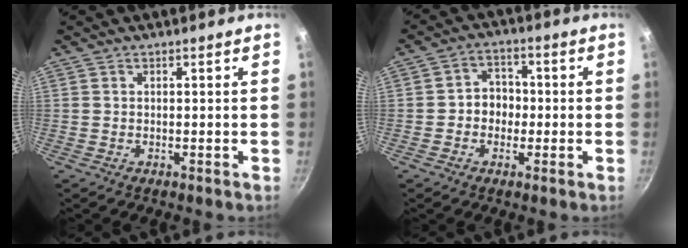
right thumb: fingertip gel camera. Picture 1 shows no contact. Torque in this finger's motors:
{"motor_torque": [-0.53, 0.07, -0.11, 0.43, -0.06]}